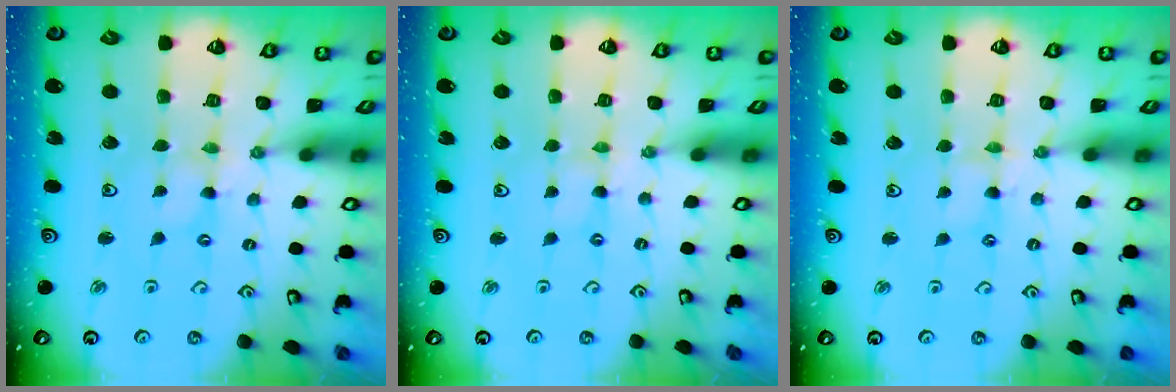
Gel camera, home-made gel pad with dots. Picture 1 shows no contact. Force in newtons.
{"total": 0.0}
{"total": 1.3, "press": 1.3, "slide": 0.2}